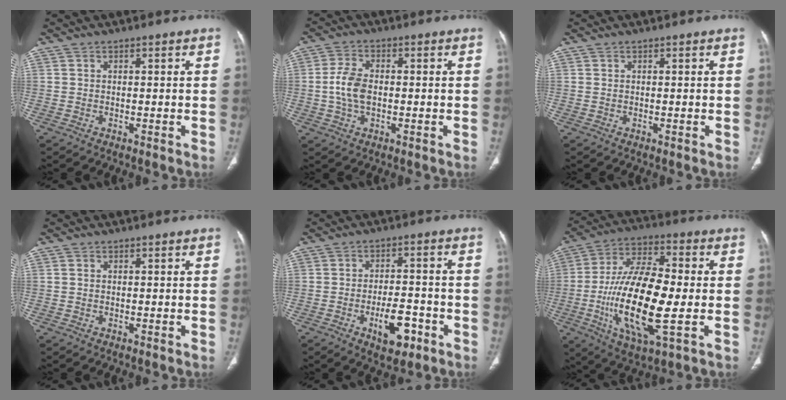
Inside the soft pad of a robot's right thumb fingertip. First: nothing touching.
{"total": 6.3, "force": [-0.5, 3.8, 5.1], "torque": [-0.105, 0.010, -0.013]}
{"total": 0.0}
{"total": 0.0}
{"total": 8.0, "force": [-3.7, 3.9, 5.9], "torque": [-0.076, 0.021, -0.054]}
{"total": 21.3, "force": [-3.2, 7.5, 19.6], "torque": [-0.382, 0.008, -0.056]}